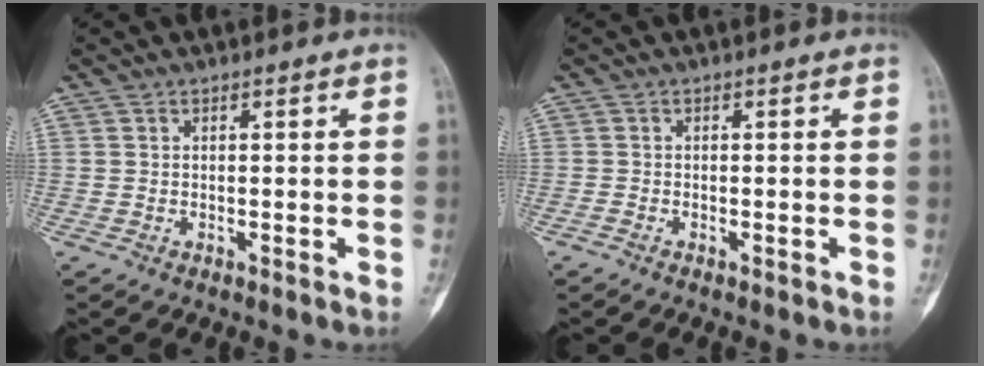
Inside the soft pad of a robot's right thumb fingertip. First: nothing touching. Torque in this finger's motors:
{"motor_torque": [-0.40, -0.10, 0.16, 0.00, -0.09]}